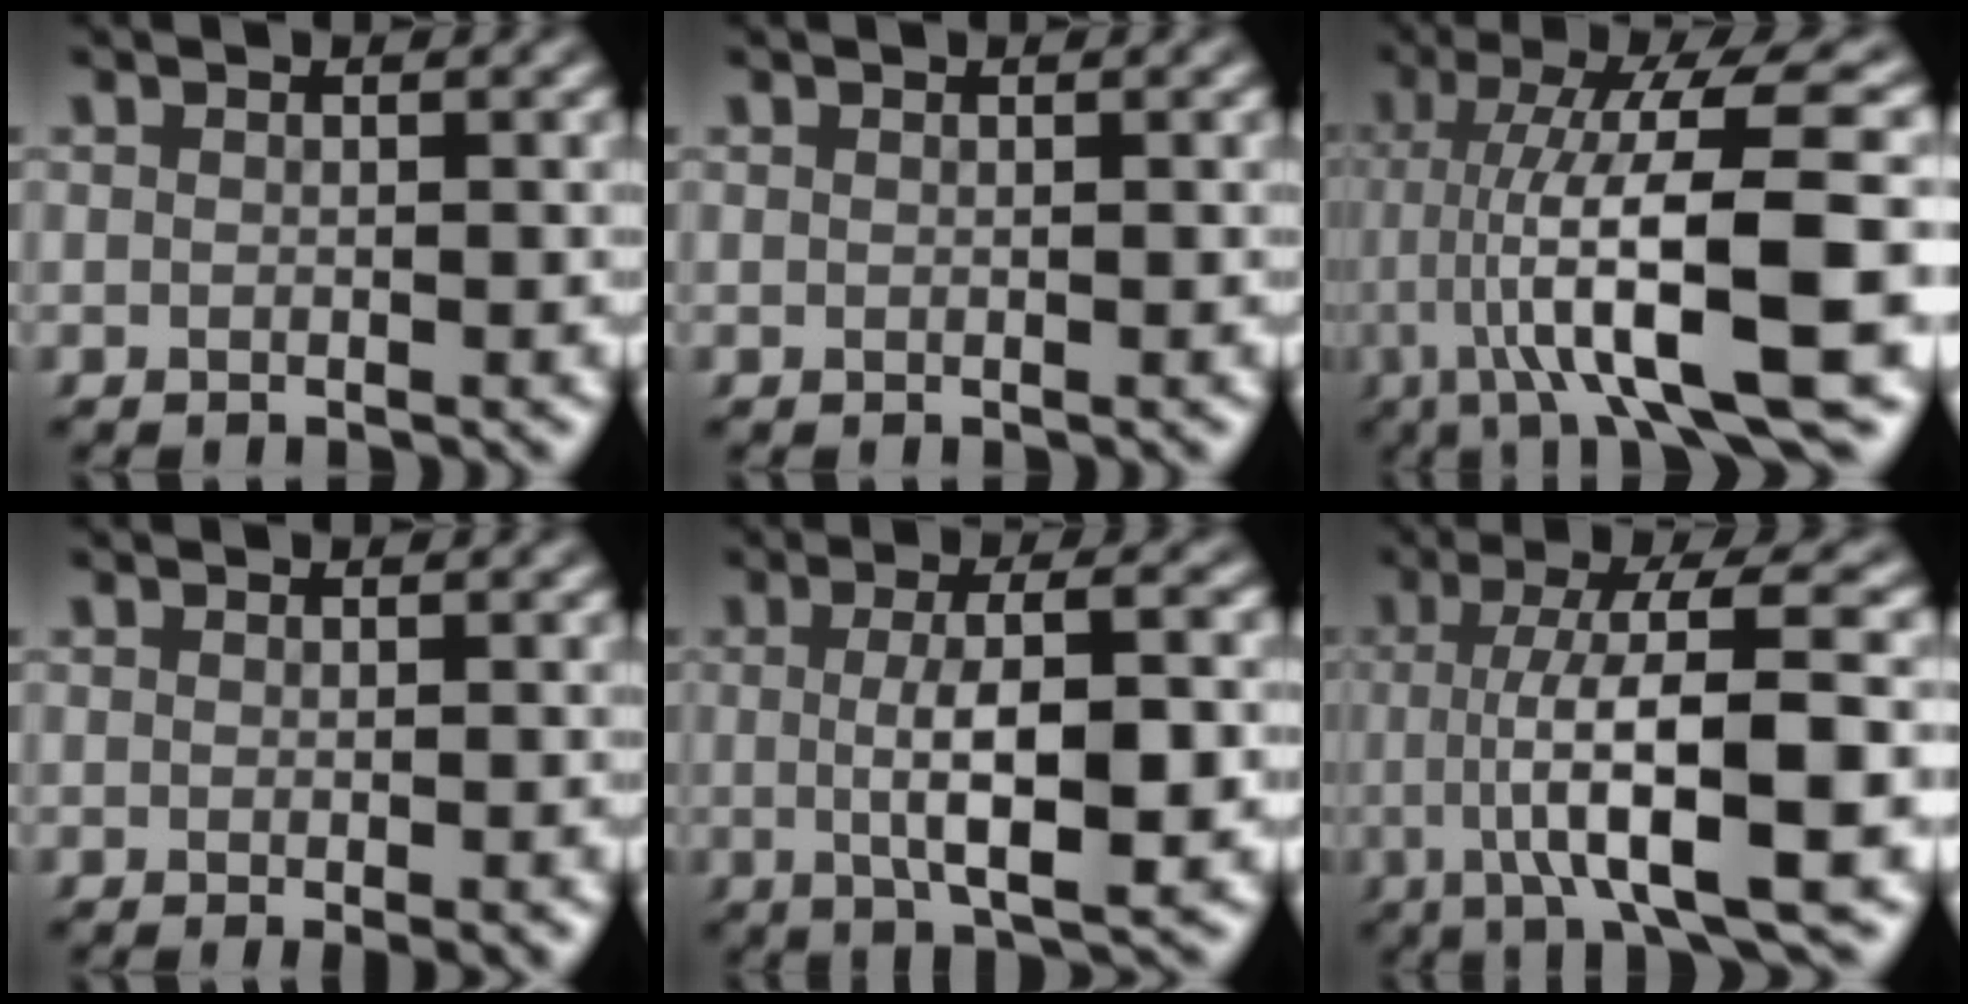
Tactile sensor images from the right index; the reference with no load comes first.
{"total": 0.0}
{"total": 12.5, "force": [-1.9, 3.7, 11.8], "torque": [-0.183, -0.010, -0.022]}
{"total": 1.5, "force": [-0.4, 0.1, 1.4], "torque": [-0.011, 0.001, -0.006]}
{"total": 5.6, "force": [-0.3, 1.0, 5.5], "torque": [-0.093, 0.002, -0.004]}
{"total": 9.1, "force": [-1.2, 2.1, 8.8], "torque": [-0.143, -0.006, -0.014]}